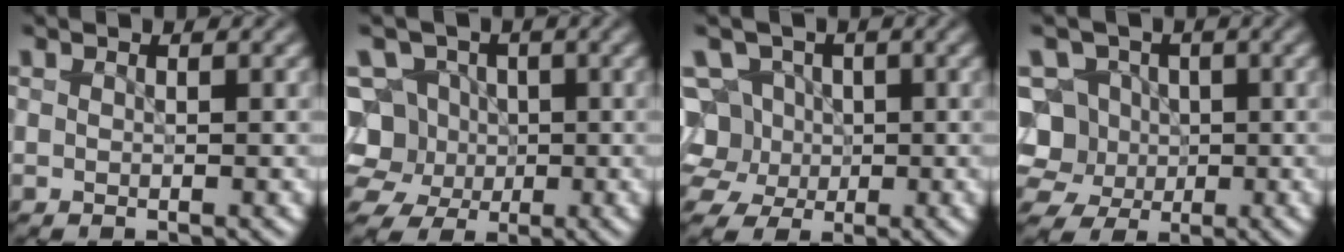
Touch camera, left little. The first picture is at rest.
{"total": 8.2, "force": [0.4, 7.5, 3.4], "torque": [-0.064, 0.034, -0.033]}
{"total": 8.5, "force": [0.9, 7.5, 3.9], "torque": [-0.061, 0.034, -0.028]}
{"total": 6.6, "force": [0.5, 6.1, 2.6], "torque": [-0.044, 0.036, -0.021]}